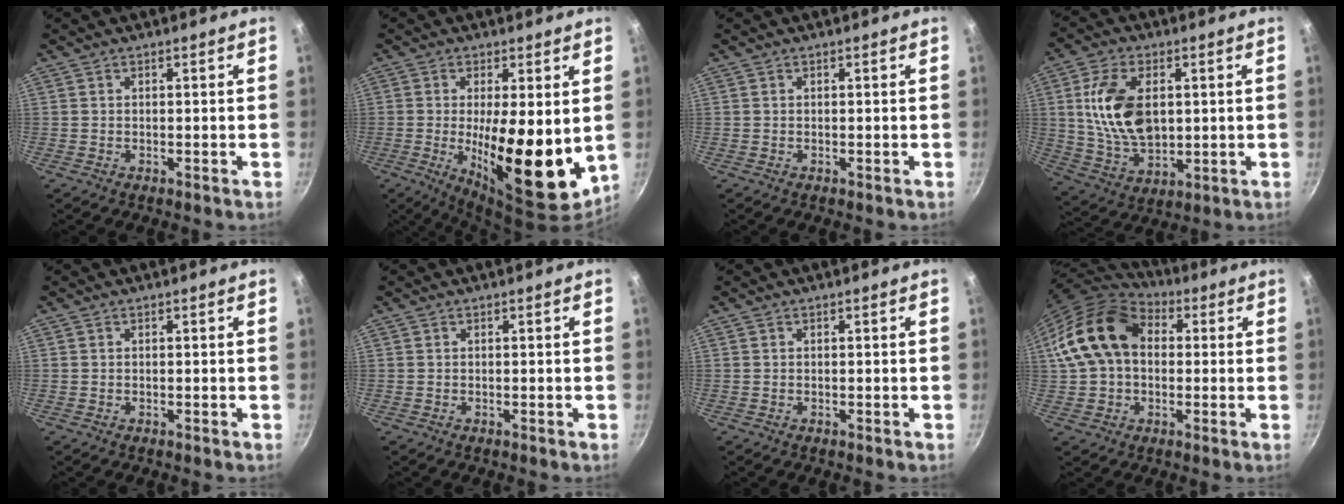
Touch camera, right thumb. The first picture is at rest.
{"total": 16.5, "force": [-0.6, 5.3, 15.6], "torque": [-0.220, -0.027, -0.002]}
{"total": 0.0}
{"total": 14.9, "force": [2.4, 9.1, 11.6], "torque": [-0.197, -0.013, 0.052]}
{"total": 0.0}
{"total": 0.0}
{"total": 0.0}
{"total": 16.7, "force": [2.4, 12.1, 11.2], "torque": [-0.188, 0.031, 0.031]}